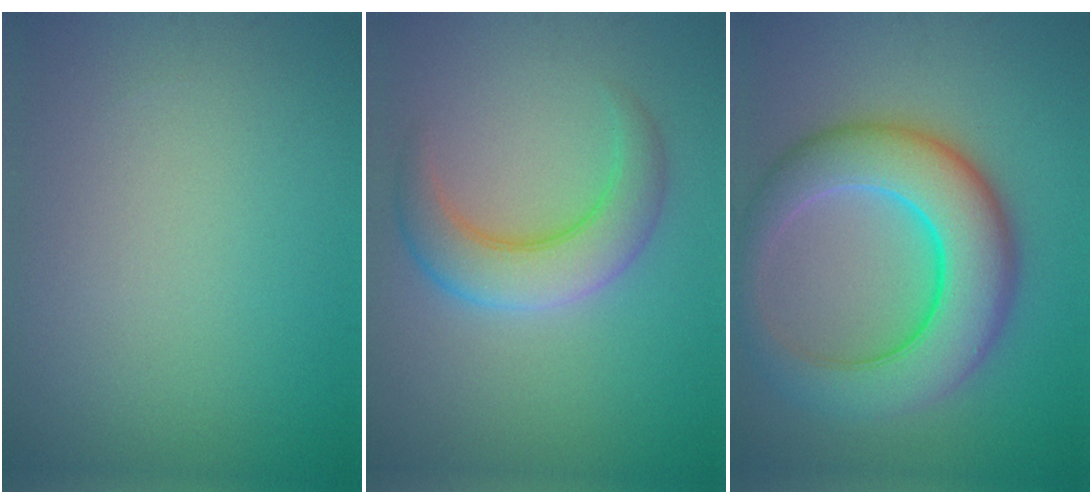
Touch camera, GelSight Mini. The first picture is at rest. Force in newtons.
{"total": 5.0, "press": 5.0, "slide": 0.1}
{"total": 9.4, "press": 9.4, "slide": 0.2}